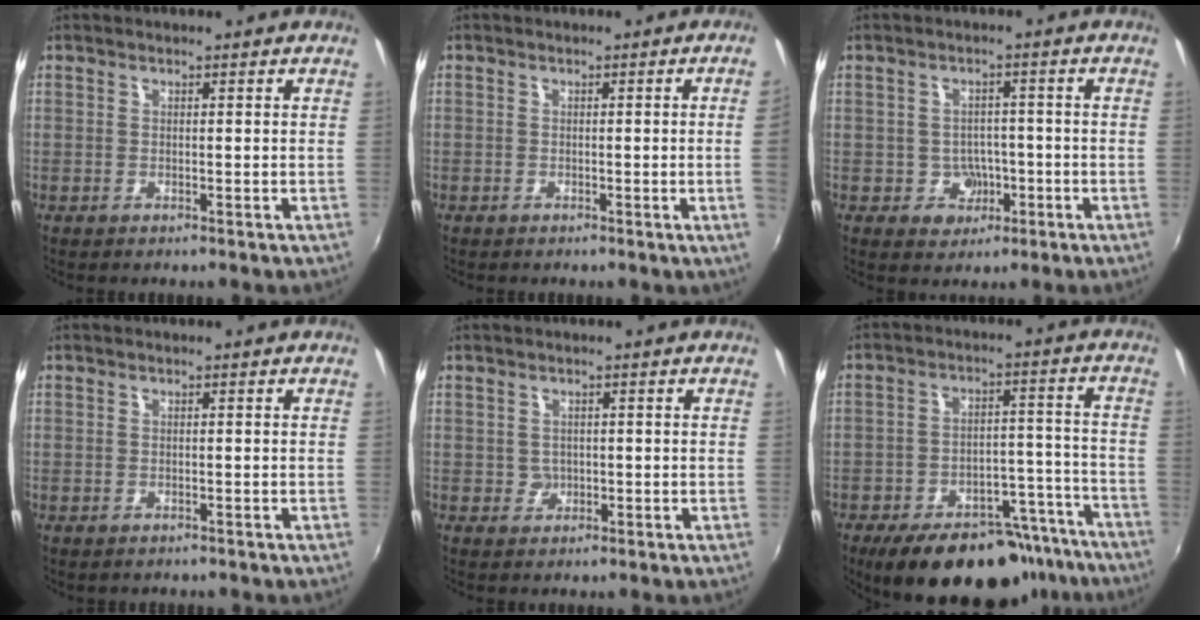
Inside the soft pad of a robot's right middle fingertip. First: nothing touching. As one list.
[{"total": 2.0, "force": [-0.1, -1.1, 1.7], "torque": [-0.024, -0.010, 0.001]}, {"total": 4.7, "force": [-1.6, 4.2, 1.2], "torque": [-0.030, 0.010, -0.012]}, {"total": 0.6, "force": [-0.4, 0.4, 0.1], "torque": [-0.003, -0.002, -0.005]}, {"total": 1.7, "force": [-0.1, 1.7, 0.1], "torque": [0.004, 0.001, 0.001]}, {"total": 20.8, "force": [-16.3, 8.9, 9.5], "torque": [-0.150, 0.026, -0.205]}]